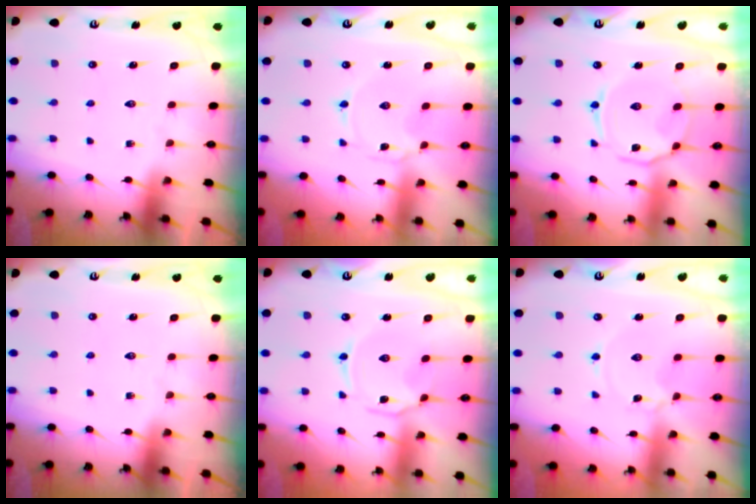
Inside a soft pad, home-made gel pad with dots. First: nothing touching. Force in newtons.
{"total": 0.0}
{"total": 6.7, "press": 6.7, "slide": 0.7}
{"total": 0.0}
{"total": 2.5, "press": 2.4, "slide": 0.5}
{"total": 0.0}